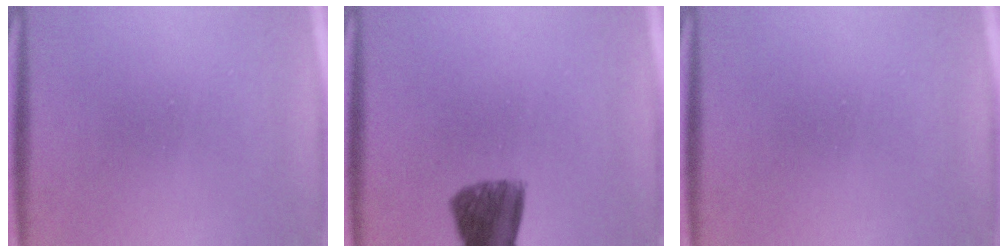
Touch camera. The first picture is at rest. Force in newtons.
{"total": 8.6}
{"total": 0.0}